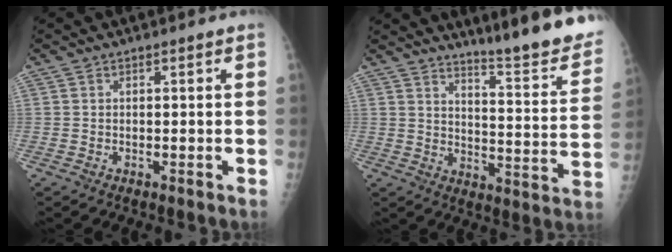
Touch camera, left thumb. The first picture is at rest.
{"total": 16.5, "force": [14.4, 0.8, 8.0], "torque": [-0.095, -0.133, 0.193]}